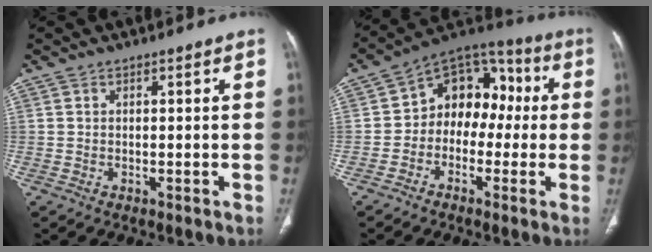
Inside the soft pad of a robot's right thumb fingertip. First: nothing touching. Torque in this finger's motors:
{"motor_torque": [-0.32, 0.71, 0.39, -0.21, 0.12]}